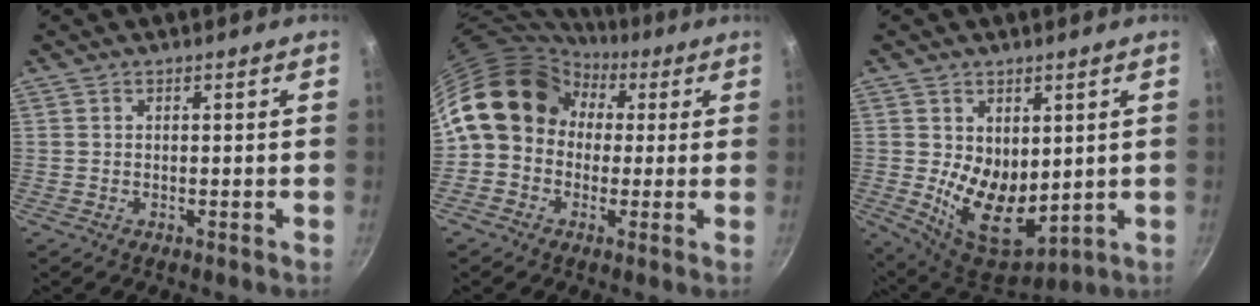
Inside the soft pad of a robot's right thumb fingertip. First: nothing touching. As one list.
[{"total": 13.6, "force": [2.5, 11.4, 7.1], "torque": [-0.083, 0.033, 0.021]}, {"total": 12.8, "force": [0.7, 8.4, 9.6], "torque": [-0.127, -0.036, 0.039]}]